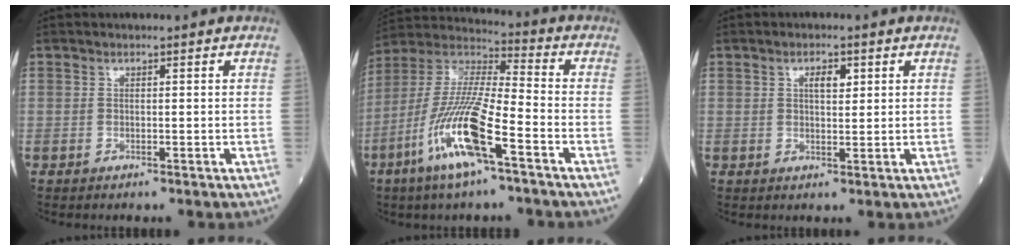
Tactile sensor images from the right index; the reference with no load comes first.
{"total": 14.9, "force": [-6.7, 1.7, 13.2], "torque": [-0.273, -0.014, -0.132]}
{"total": 2.7, "force": [1.1, 1.1, 2.2], "torque": [-0.037, 0.001, 0.018]}